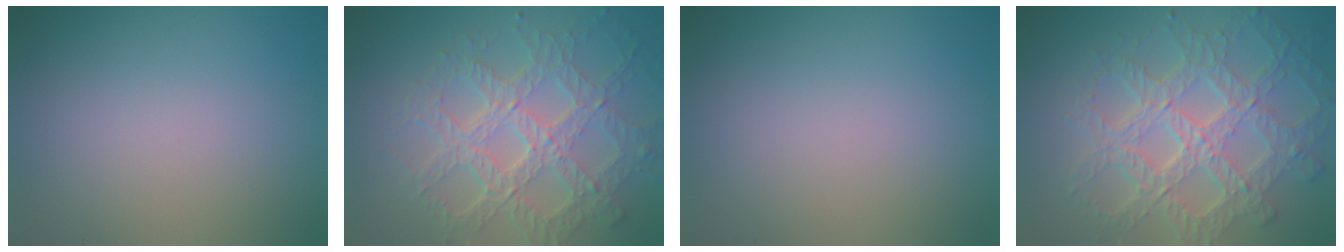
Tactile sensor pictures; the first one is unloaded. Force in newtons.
{"total": 7.7, "press": 5.4, "slide": 5.4}
{"total": 0.0}
{"total": 7.8, "press": 5.8, "slide": 5.3}